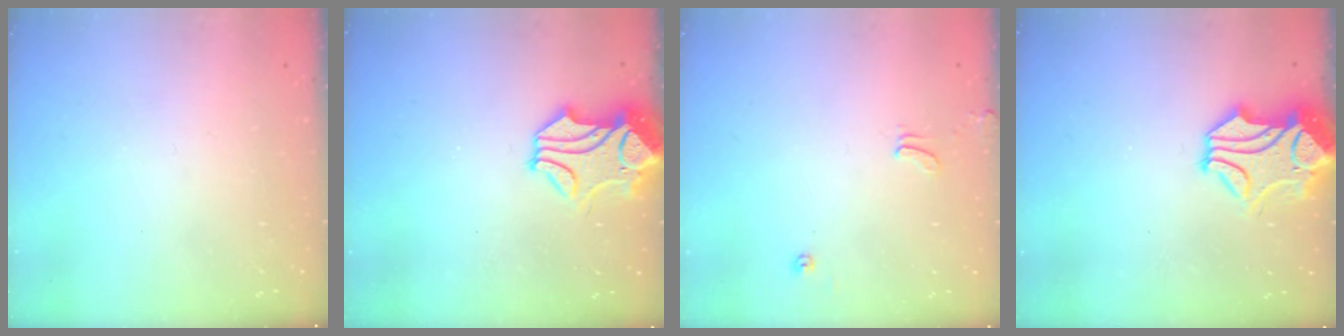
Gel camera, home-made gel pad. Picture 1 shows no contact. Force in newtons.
{"total": 1.3, "press": 0.5, "slide": 1.3}
{"total": 1.3, "press": 1.2, "slide": 0.4}
{"total": 2.3, "press": 1.9, "slide": 1.3}